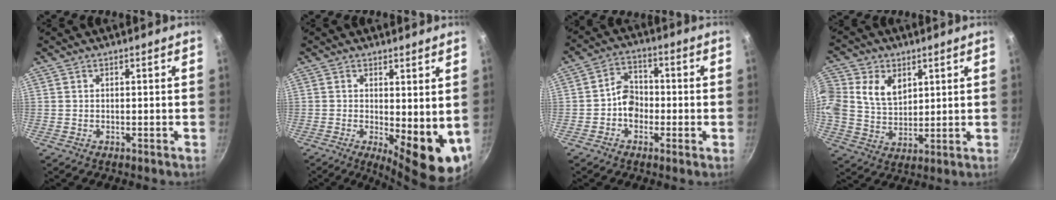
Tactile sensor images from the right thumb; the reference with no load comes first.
{"total": 11.0, "force": [-0.3, 4.3, 10.1], "torque": [-0.113, -0.018, 0.005]}
{"total": 5.7, "force": [-1.4, 4.5, 3.2], "torque": [-0.021, 0.024, -0.034]}
{"total": 11.0, "force": [3.5, 8.5, 6.1], "torque": [-0.112, -0.008, 0.064]}